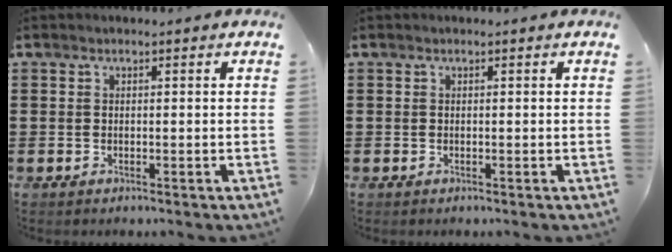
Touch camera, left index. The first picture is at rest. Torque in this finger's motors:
{"motor_torque": [0.00, 0.00, 0.00, 0.00]}